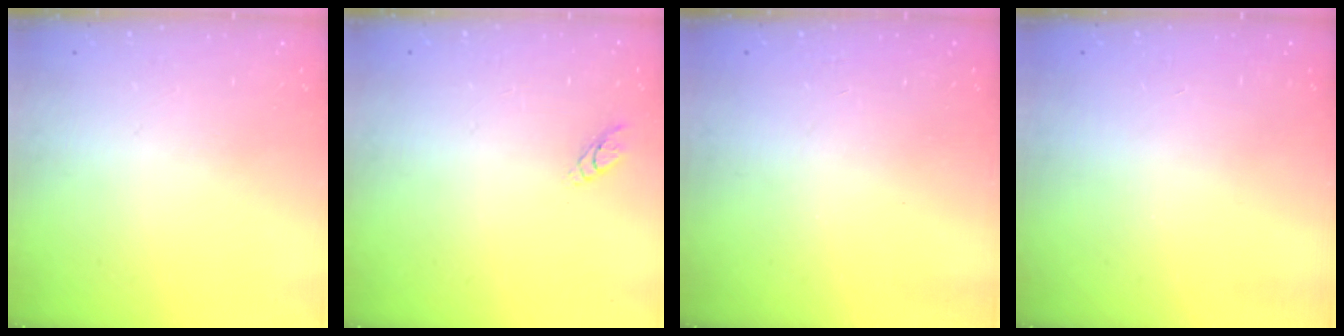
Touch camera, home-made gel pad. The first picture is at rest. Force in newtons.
{"total": 2.8, "press": 2.8, "slide": 0.3}
{"total": 0.0}
{"total": 0.0}